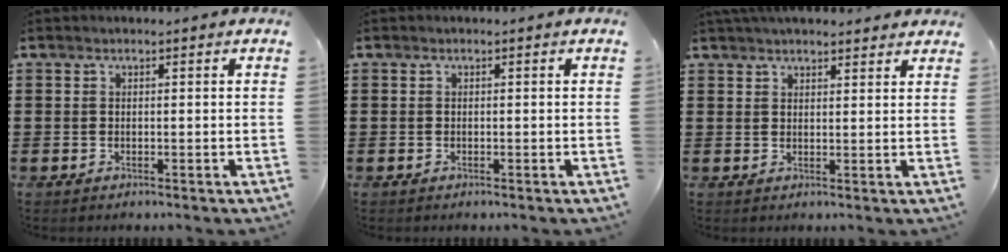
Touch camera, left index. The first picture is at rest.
{"total": 0.0}
{"total": 3.2, "force": [3.1, 0.5, 0.9], "torque": [-0.024, -0.001, 0.058]}